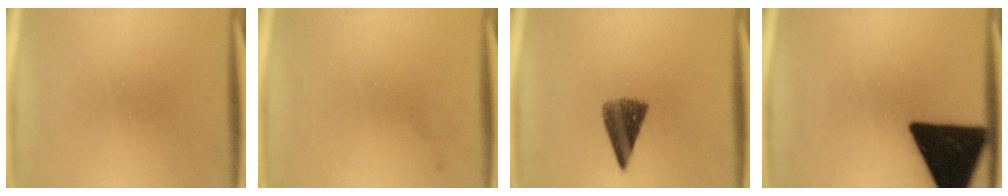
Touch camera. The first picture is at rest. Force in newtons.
{"total": 1.1}
{"total": 6.9}
{"total": 18.0}